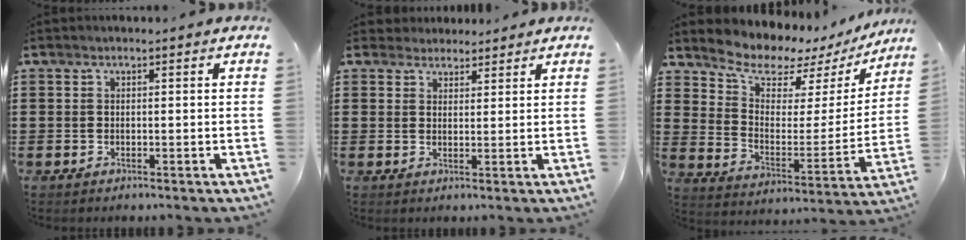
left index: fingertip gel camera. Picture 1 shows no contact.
{"total": 2.6, "force": [2.3, 1.2, -0.2], "torque": [-0.005, 0.006, 0.045]}
{"total": 6.2, "force": [5.7, 2.1, 1.4], "torque": [-0.058, -0.047, 0.094]}